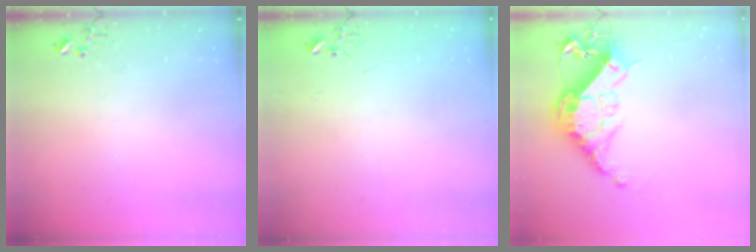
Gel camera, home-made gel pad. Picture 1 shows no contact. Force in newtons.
{"total": 2.2, "press": 2.2, "slide": 0.3}
{"total": 18.5, "press": 18.4, "slide": 1.5}